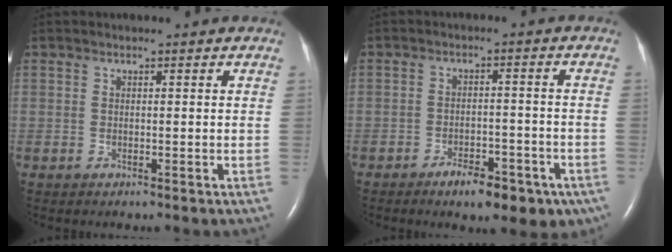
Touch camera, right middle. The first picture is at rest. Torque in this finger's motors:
{"motor_torque": [0.21, -0.20, 0.11, 0.04]}